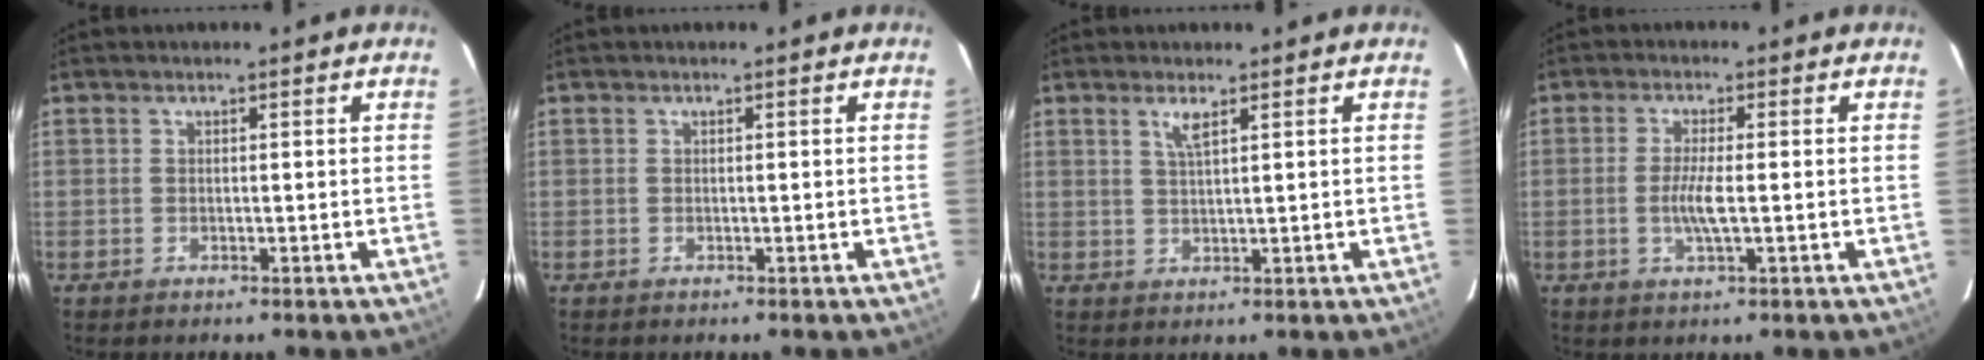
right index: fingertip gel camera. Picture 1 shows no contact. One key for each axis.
{"total": 0.0}
{"total": 2.4, "fx": 1.4, "fy": 0.2, "fz": 2.0, "tx": -0.039, "ty": 0.000, "tz": 0.026}
{"total": 6.8, "fx": -1.2, "fy": 0.7, "fz": 6.7, "tx": -0.132, "ty": -0.006, "tz": -0.026}